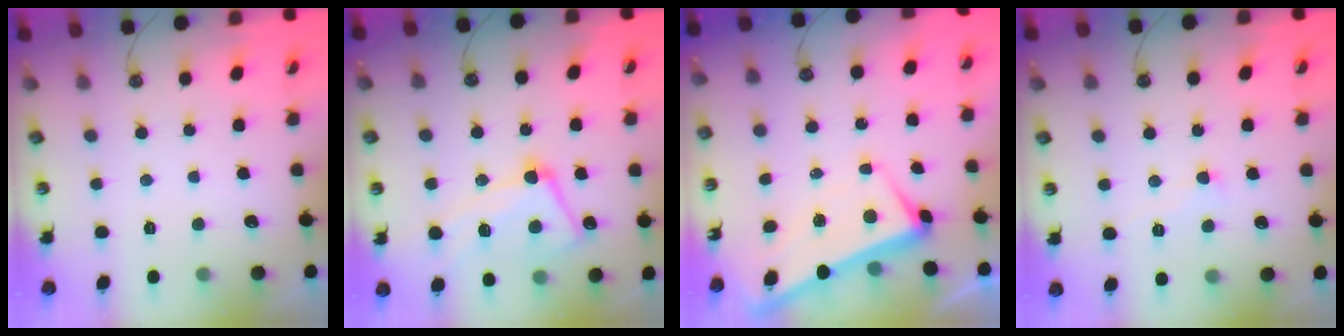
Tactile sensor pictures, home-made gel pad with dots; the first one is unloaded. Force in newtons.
{"total": 11.5, "press": 11.4, "slide": 1.5}
{"total": 1.2, "press": 1.1, "slide": 0.5}
{"total": 1.3, "press": 1.1, "slide": 0.6}